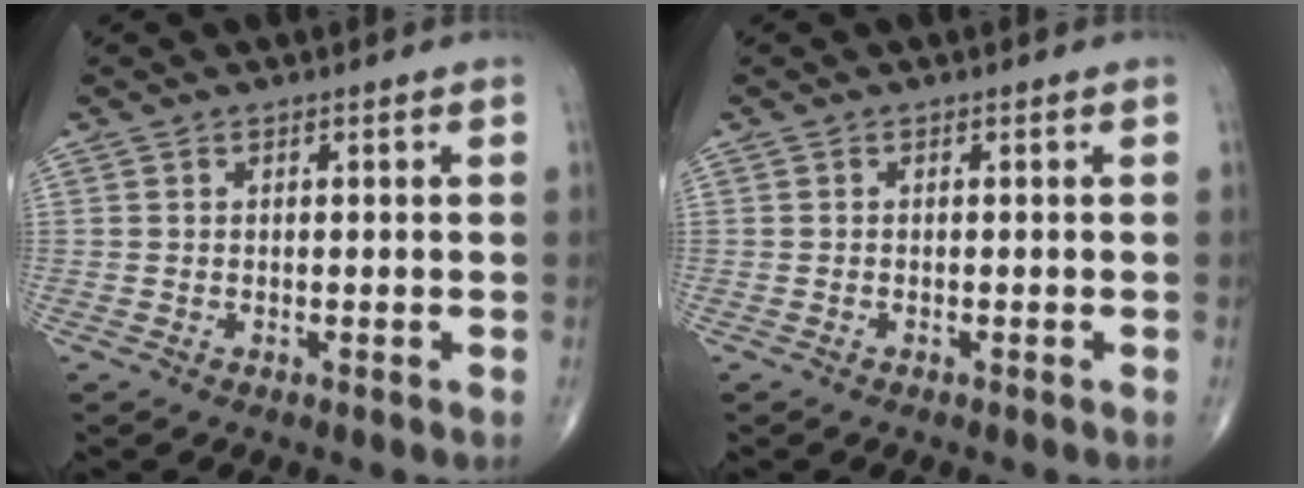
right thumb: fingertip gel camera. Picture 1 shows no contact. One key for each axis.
{"total": 0.0}